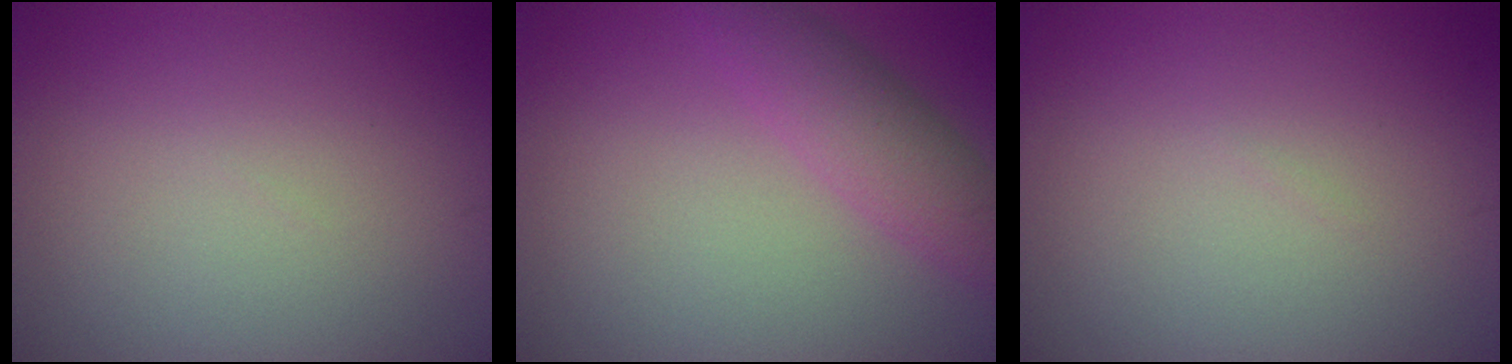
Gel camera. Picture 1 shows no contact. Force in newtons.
{"total": 3.6, "press": 3.6, "slide": 0.0}
{"total": 0.0}